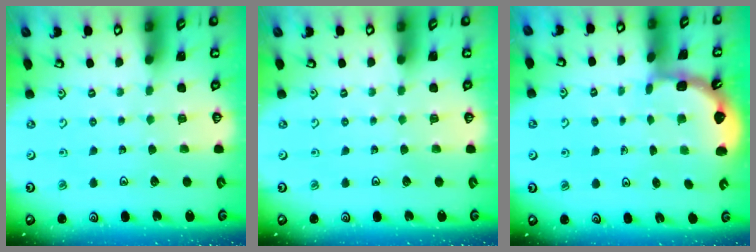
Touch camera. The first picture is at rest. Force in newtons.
{"total": 0.0}
{"total": 2.0, "press": 2.0, "slide": 0.2}